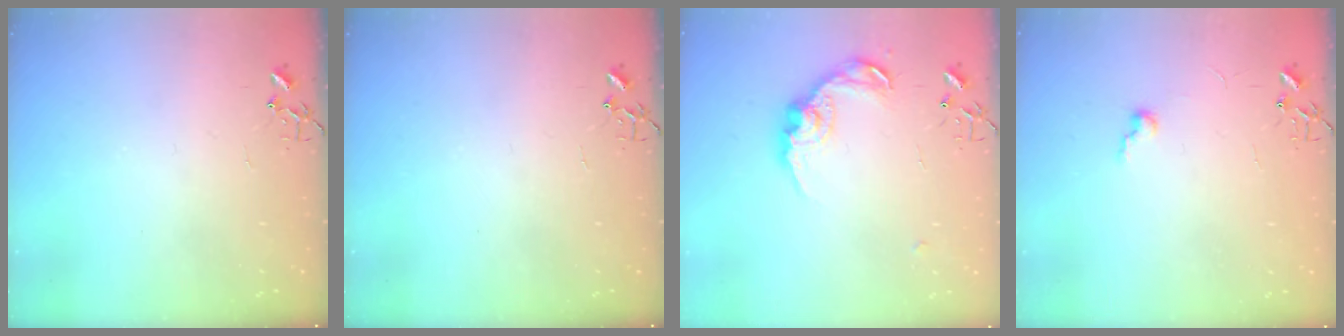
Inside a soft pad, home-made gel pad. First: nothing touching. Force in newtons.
{"total": 0.0}
{"total": 13.9, "press": 13.9, "slide": 0.8}
{"total": 6.2, "press": 6.2, "slide": 0.8}